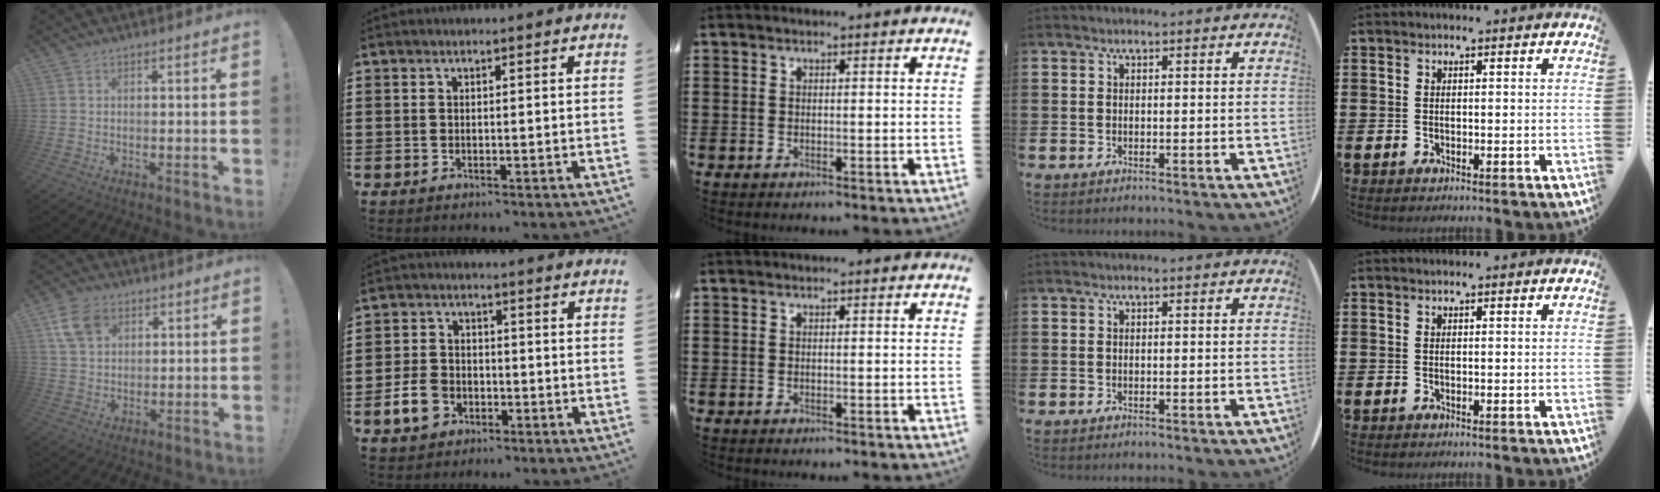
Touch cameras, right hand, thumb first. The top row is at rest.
{"thumb": {"total": 10.1, "force": [4.8, 7.3, 5.1], "torque": [-0.090, -0.010, 0.094]}, "index": {"total": 5.6, "force": [-2.4, 4.1, 3.1], "torque": [-0.085, -0.002, -0.050]}}